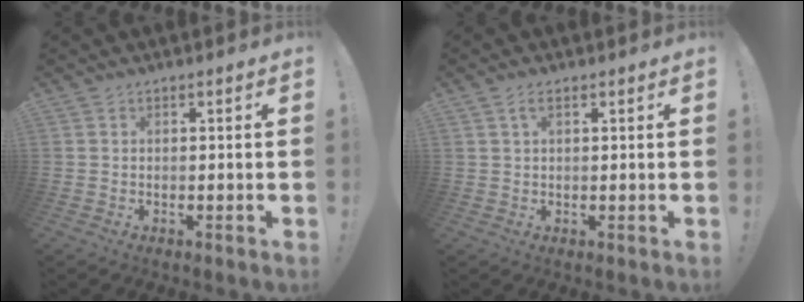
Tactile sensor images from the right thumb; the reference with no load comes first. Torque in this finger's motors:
{"motor_torque": [0.18, -0.20, -0.06, 0.15, 0.09]}